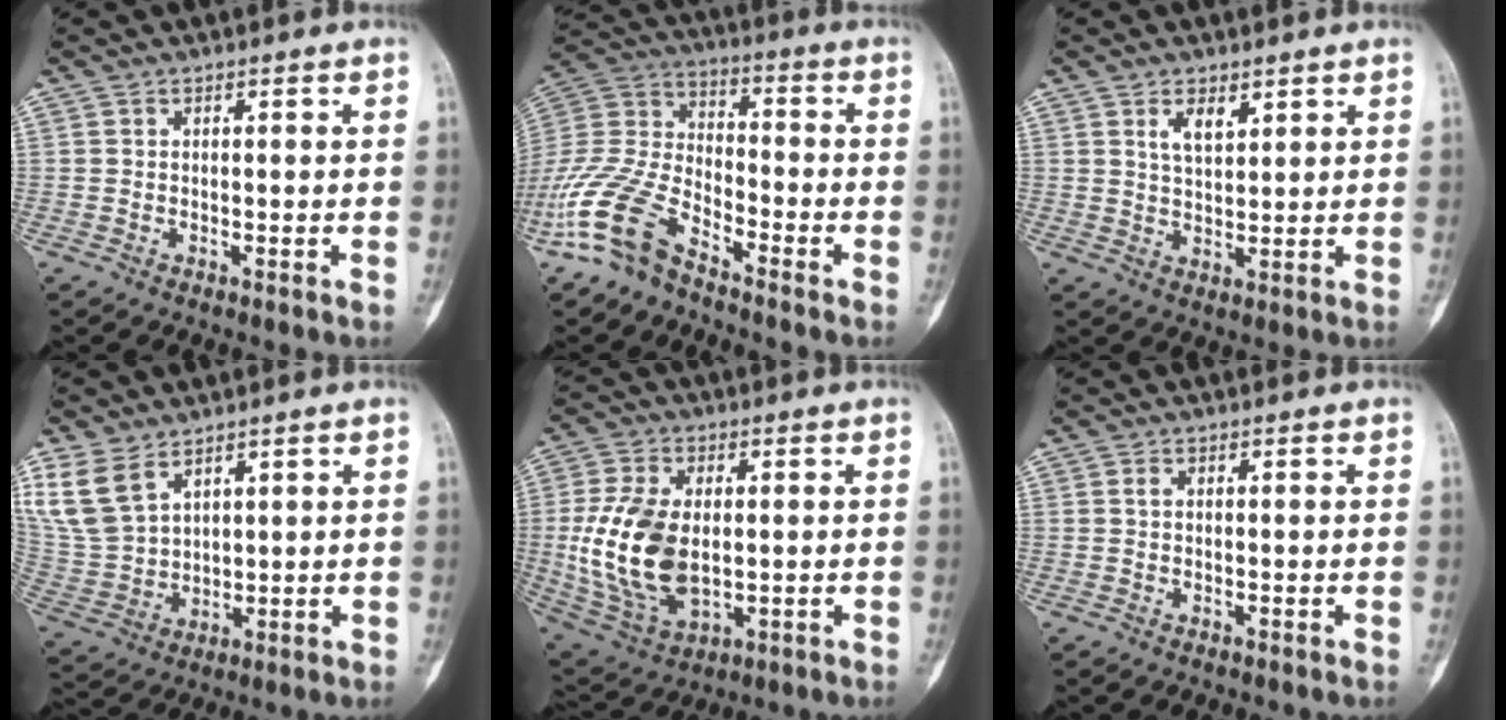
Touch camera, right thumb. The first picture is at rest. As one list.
[{"total": 14.3, "force": [-9.6, 6.9, 8.1], "torque": [-0.170, 0.062, -0.197]}, {"total": 4.3, "force": [2.4, 2.1, 2.9], "torque": [-0.038, -0.016, 0.045]}, {"total": 11.2, "force": [6.5, 7.0, 5.9], "torque": [-0.114, -0.016, 0.152]}, {"total": 16.6, "force": [-0.4, 10.0, 13.2], "torque": [-0.263, -0.006, 0.009]}, {"total": 0.7, "force": [0.1, 0.4, 0.5], "torque": [-0.006, -0.001, 0.000]}]